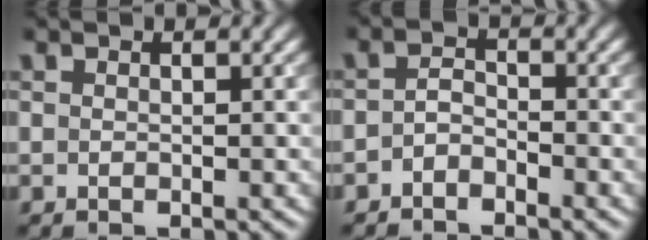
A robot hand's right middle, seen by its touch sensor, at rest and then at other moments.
{"total": 1.7, "force": [-1.4, 0.7, 0.7], "torque": [-0.014, 0.005, -0.032]}